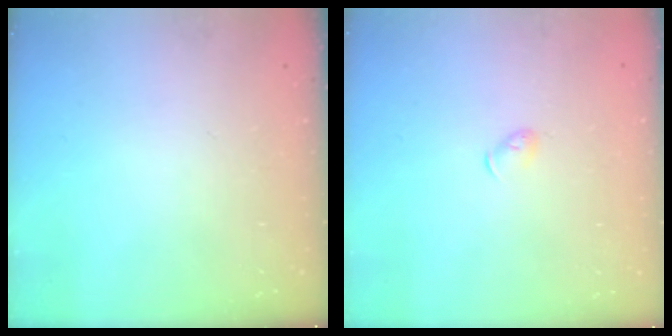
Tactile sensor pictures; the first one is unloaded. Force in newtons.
{"total": 3.2, "press": 3.2, "slide": 0.6}